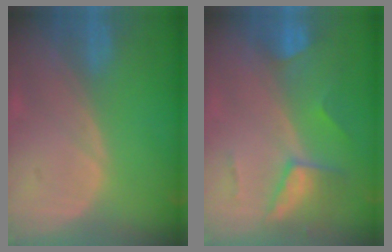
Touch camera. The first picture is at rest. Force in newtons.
{"total": 7.4, "press": 6.6, "slide": 3.5}